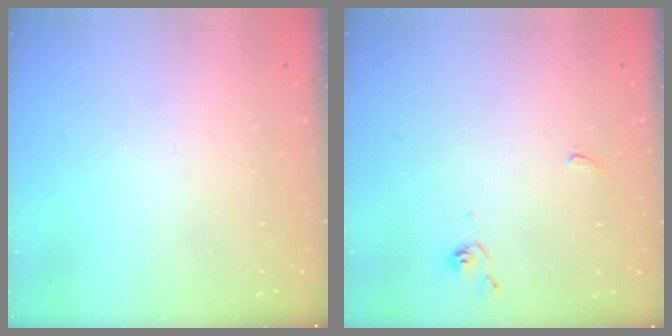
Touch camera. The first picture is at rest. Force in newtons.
{"total": 2.8, "press": 2.8, "slide": 0.6}